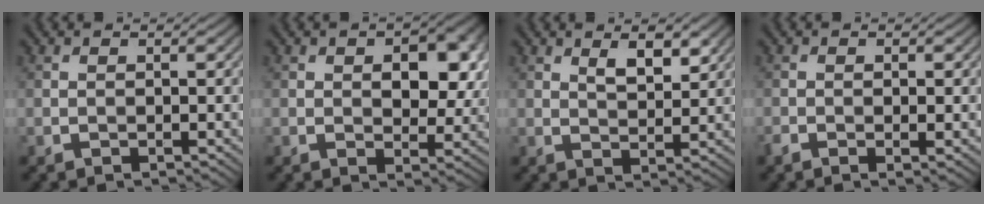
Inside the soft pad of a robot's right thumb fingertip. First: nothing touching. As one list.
[{"total": 7.8, "force": [1.5, 4.7, 6.1], "torque": [-0.079, 0.000, 0.024]}, {"total": 3.8, "force": [2.2, 1.6, 2.7], "torque": [-0.052, -0.005, 0.042]}, {"total": 1.5, "force": [-0.7, 0.5, 1.3], "torque": [-0.026, -0.002, -0.013]}]